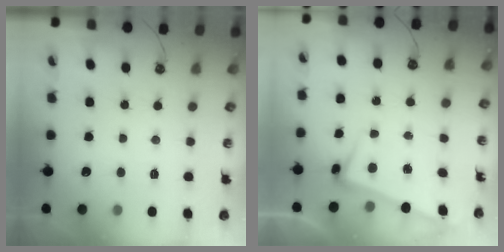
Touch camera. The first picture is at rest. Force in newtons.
{"total": 2.3, "press": 2.2, "slide": 0.7}